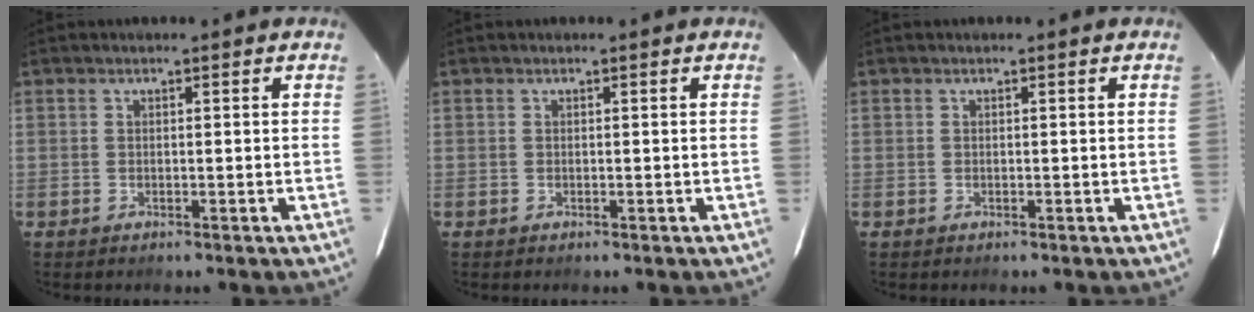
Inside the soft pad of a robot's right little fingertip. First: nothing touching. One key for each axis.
{"total": 0.0}
{"total": 0.0}